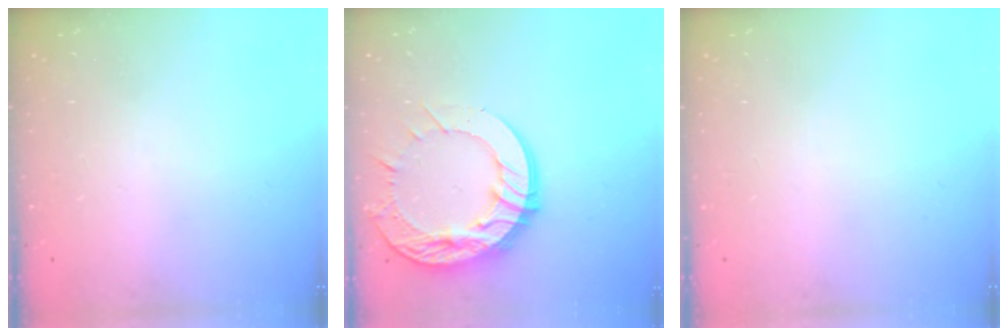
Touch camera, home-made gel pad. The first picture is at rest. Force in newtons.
{"total": 20.5, "press": 20.5, "slide": 1.9}
{"total": 0.0}